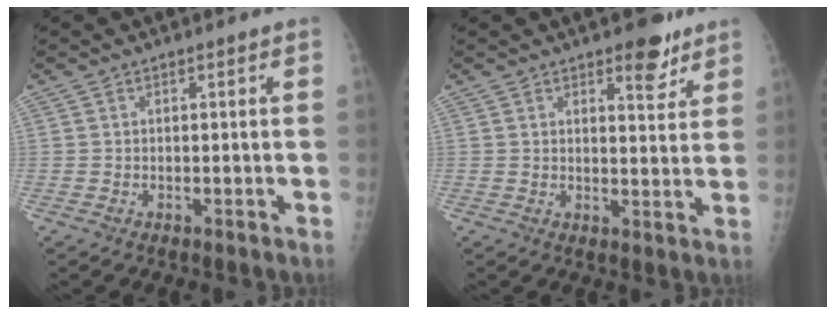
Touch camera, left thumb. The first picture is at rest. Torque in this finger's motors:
{"motor_torque": [1.03, 0.18, 0.42, -0.59, 0.07]}